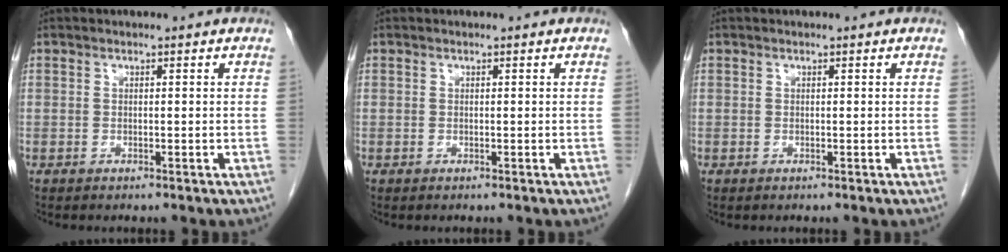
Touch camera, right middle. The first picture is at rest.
{"total": 0.0}
{"total": 0.0}